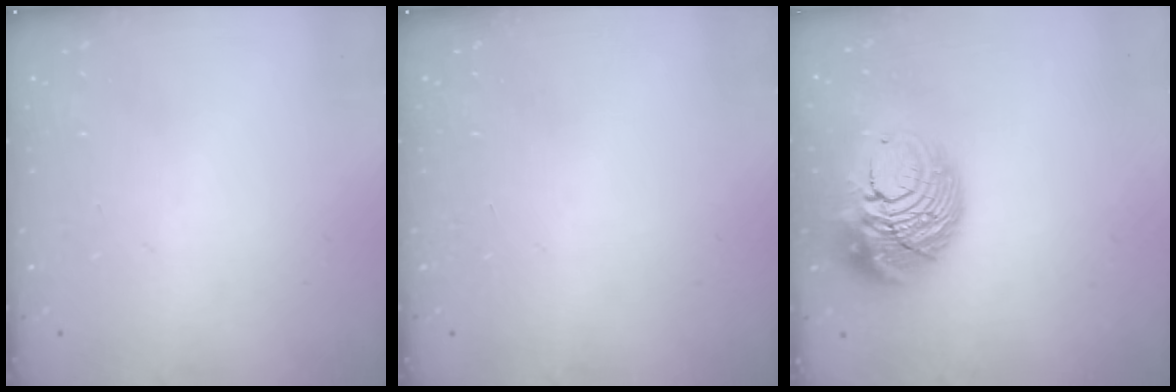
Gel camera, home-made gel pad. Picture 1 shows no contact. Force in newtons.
{"total": 0.0}
{"total": 16.5, "press": 16.4, "slide": 1.5}